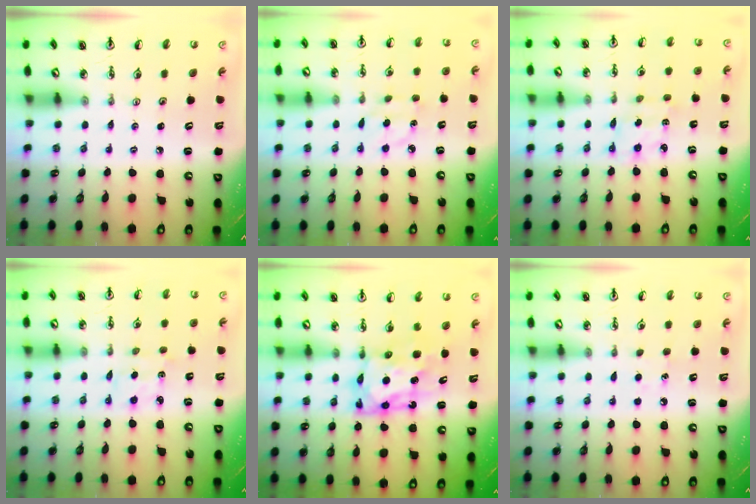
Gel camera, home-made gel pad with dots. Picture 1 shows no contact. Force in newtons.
{"total": 5.8, "press": 5.8, "slide": 0.6}
{"total": 2.2, "press": 2.1, "slide": 0.7}
{"total": 2.8, "press": 2.7, "slide": 0.6}
{"total": 9.0, "press": 9.0, "slide": 0.7}
{"total": 4.9, "press": 4.9, "slide": 0.5}